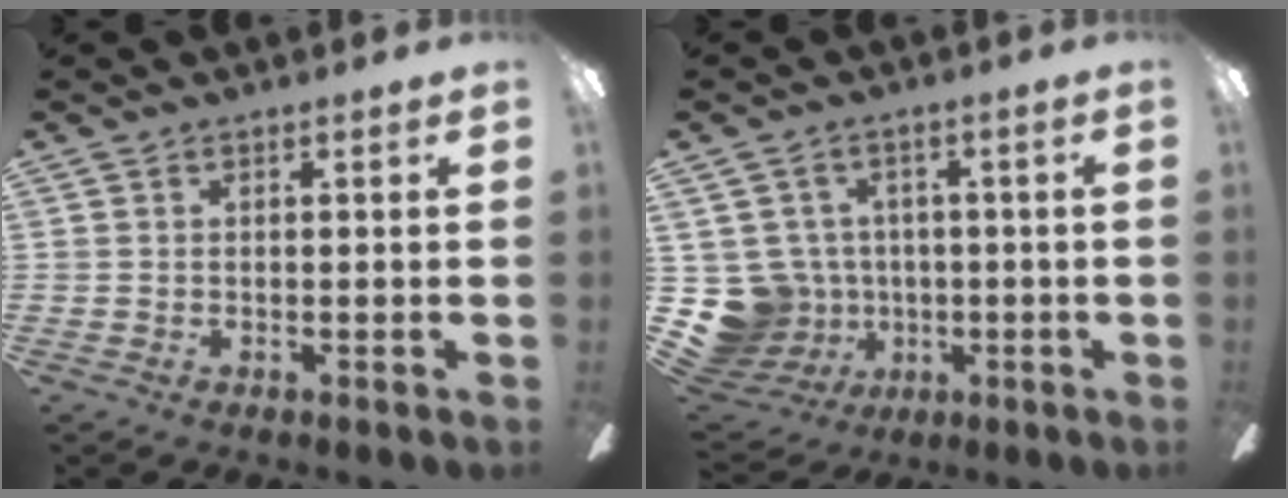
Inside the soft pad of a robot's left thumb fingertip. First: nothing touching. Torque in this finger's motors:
{"motor_torque": [-0.05, 0.05, 0.01, -0.01, 0.00]}